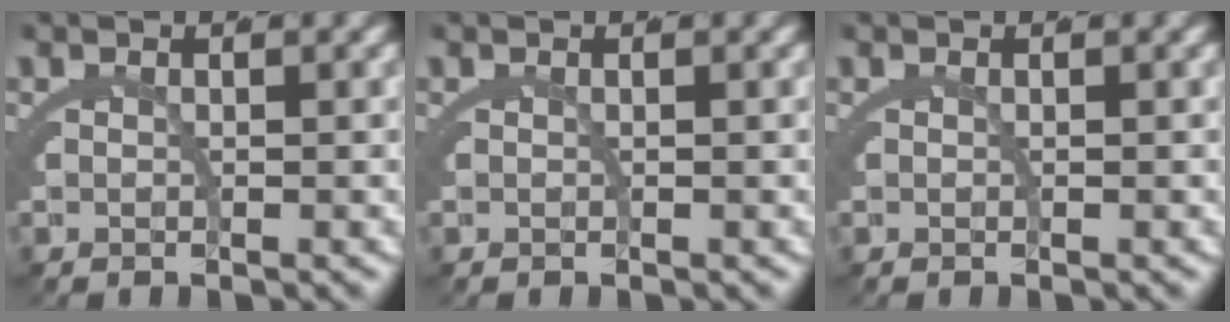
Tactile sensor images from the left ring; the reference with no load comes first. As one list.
[{"total": 0.0}, {"total": 0.0}]